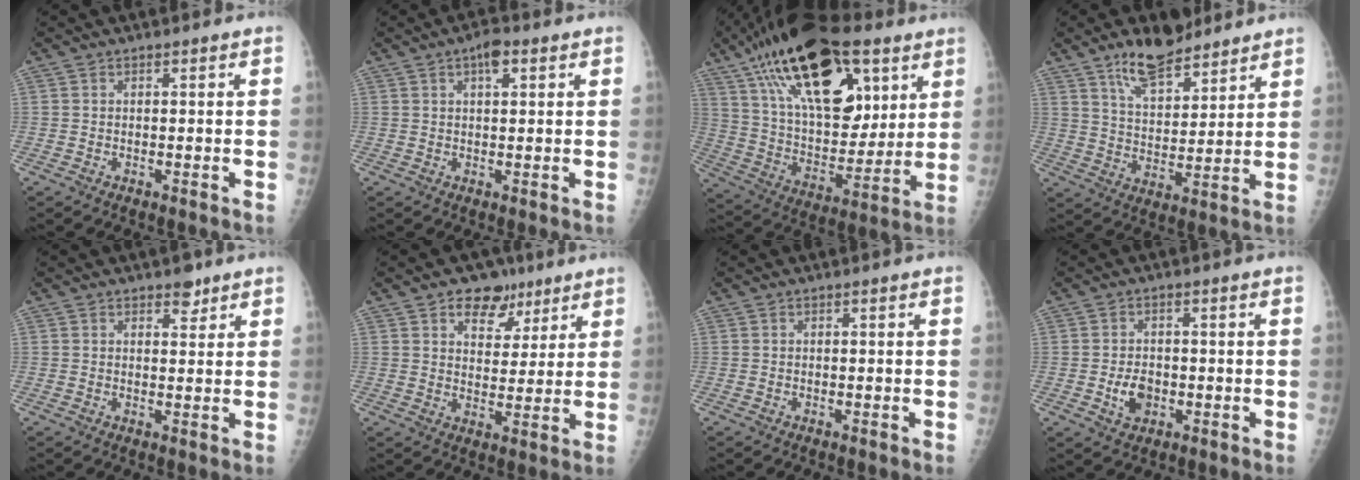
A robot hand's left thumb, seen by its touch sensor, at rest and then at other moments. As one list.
[{"total": 3.6, "force": [1.8, 1.5, 2.8], "torque": [-0.035, -0.002, 0.025]}, {"total": 29.2, "force": [14.7, 15.0, 20.3], "torque": [-0.322, -0.017, 0.246]}, {"total": 11.6, "force": [8.6, 4.7, 6.2], "torque": [-0.080, -0.054, 0.154]}, {"total": 2.8, "force": [2.0, 1.5, 1.3], "torque": [-0.001, -0.011, 0.028]}, {"total": 8.5, "force": [5.4, 5.7, 3.3], "torque": [-0.012, -0.022, 0.079]}, {"total": 0.0}, {"total": 4.4, "force": [-1.0, 3.2, 2.8], "torque": [-0.037, 0.001, -0.013]}]